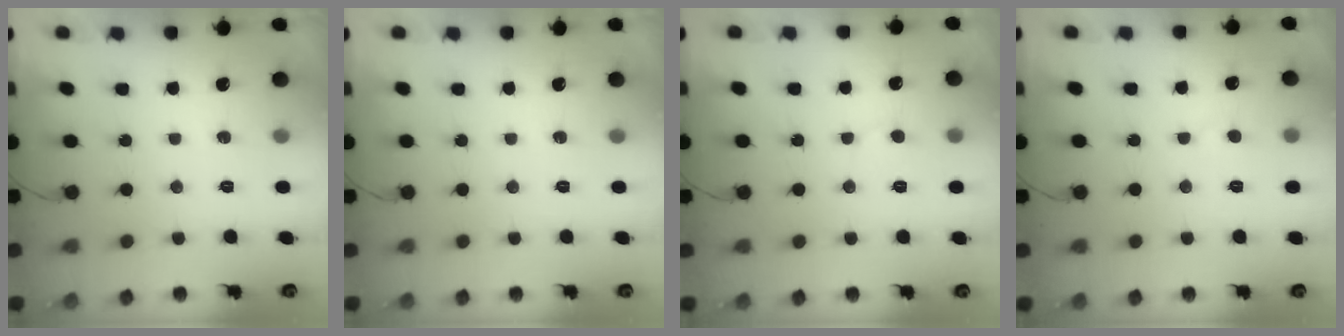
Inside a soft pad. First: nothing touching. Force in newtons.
{"total": 0.0}
{"total": 5.1, "press": 5.0, "slide": 0.6}
{"total": 2.7, "press": 2.7, "slide": 0.3}